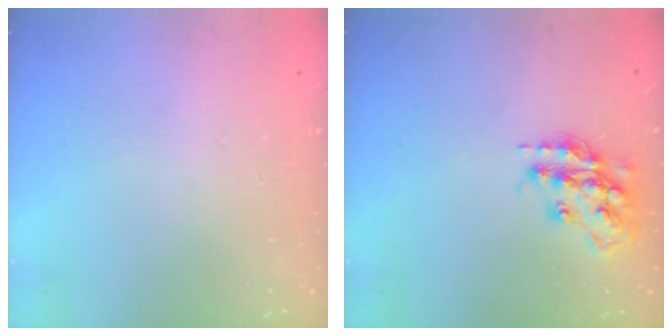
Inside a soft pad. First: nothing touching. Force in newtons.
{"total": 16.0, "press": 16.0, "slide": 1.2}